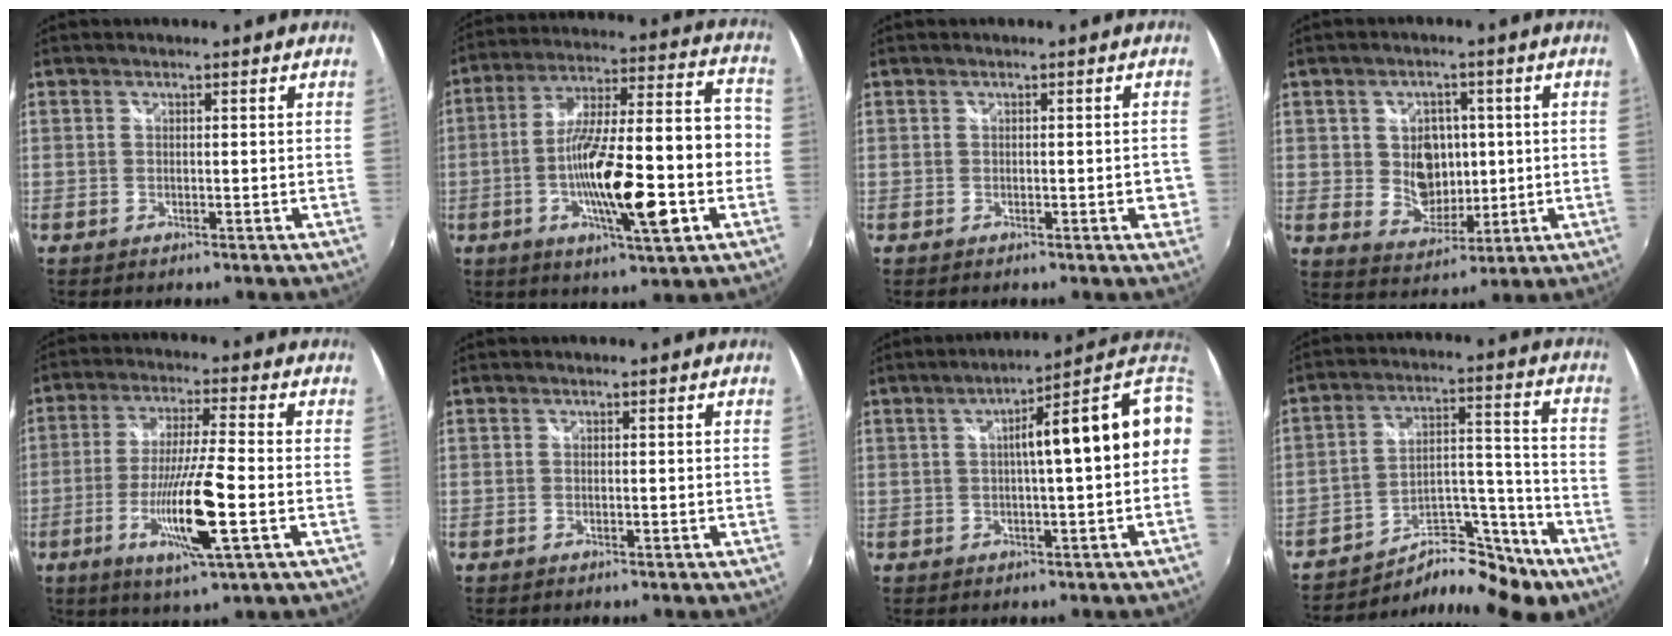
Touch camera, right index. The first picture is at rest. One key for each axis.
{"total": 21.0, "fx": -6.1, "fy": 3.9, "fz": 19.7, "tx": -0.326, "ty": 0.000, "tz": -0.097}
{"total": 2.4, "fx": -0.8, "fy": 1.0, "fz": 2.1, "tx": -0.022, "ty": 0.003, "tz": -0.008}
{"total": 8.8, "fx": 0.6, "fy": 7.2, "fz": 4.9, "tx": -0.097, "ty": 0.003, "tz": 0.024}
{"total": 13.0, "fx": -4.2, "fy": 0.4, "fz": 12.2, "tx": -0.235, "ty": -0.022, "tz": -0.075}
{"total": 0.0}
{"total": 13.5, "fx": 1.2, "fy": 1.0, "fz": 13.4, "tx": -0.159, "ty": 0.026, "tz": 0.019}
{"total": 15.8, "fx": -12.3, "fy": 6.9, "fz": 6.9, "tx": -0.108, "ty": 0.031, "tz": -0.179}